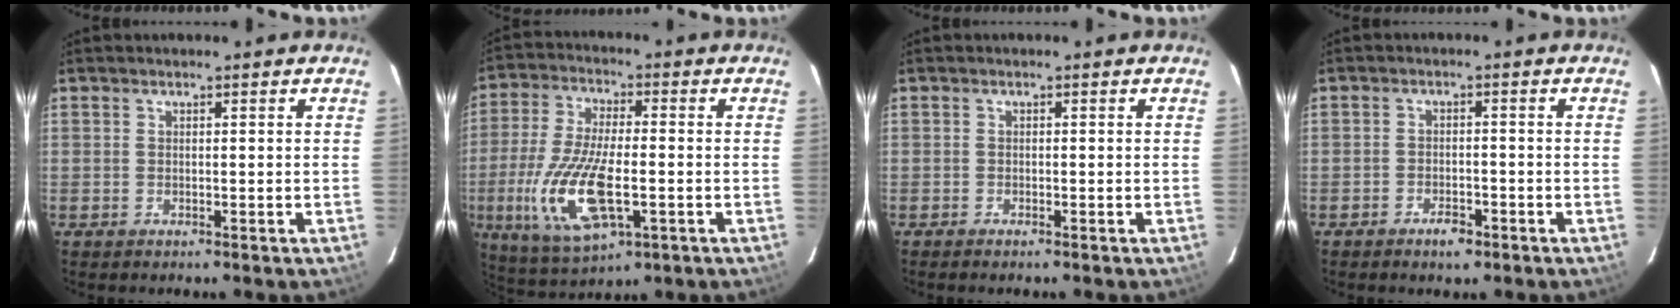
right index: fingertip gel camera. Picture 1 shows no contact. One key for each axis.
{"total": 16.1, "fx": -4.2, "fy": 6.1, "fz": 14.4, "tx": -0.304, "ty": -0.021, "tz": -0.073}
{"total": 0.9, "fx": -0.8, "fy": 0.1, "fz": 0.4, "tx": -0.009, "ty": -0.002, "tz": -0.015}
{"total": 3.5, "fx": -2.5, "fy": 1.7, "fz": 1.8, "tx": -0.043, "ty": 0.003, "tz": -0.040}